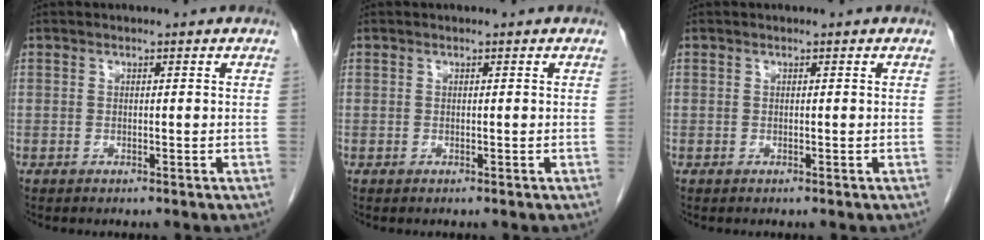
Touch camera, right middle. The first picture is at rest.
{"total": 0.0}
{"total": 0.0}